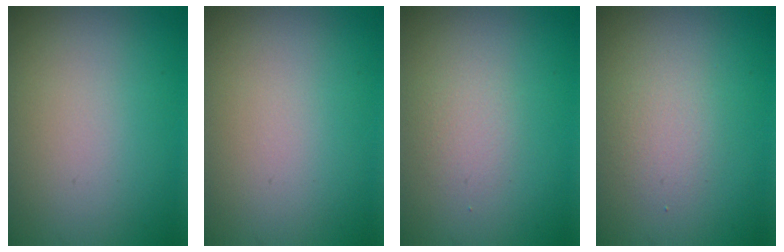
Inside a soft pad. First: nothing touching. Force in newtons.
{"total": 0.0}
{"total": 1.4, "press": 1.4, "slide": 0.0}
{"total": 2.0, "press": 2.0, "slide": 0.1}